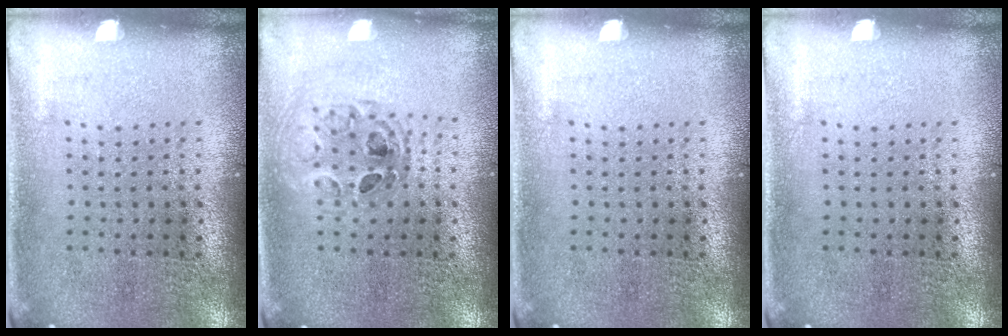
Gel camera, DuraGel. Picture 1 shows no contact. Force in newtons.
{"total": 0.7, "press": 0.7, "slide": 0.2}
{"total": 0.0}
{"total": 0.0}